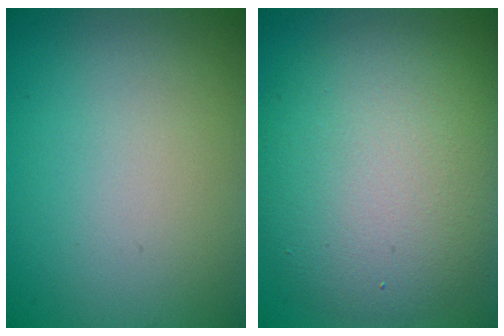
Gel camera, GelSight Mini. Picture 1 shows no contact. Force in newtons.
{"total": 9.1, "press": 9.0, "slide": 0.7}